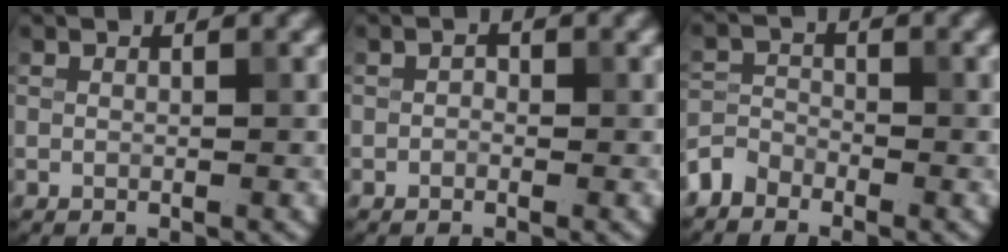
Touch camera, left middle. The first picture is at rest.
{"total": 0.8, "force": [-0.7, 0.2, 0.0], "torque": [-0.006, 0.001, -0.005]}
{"total": 2.6, "force": [-2.5, 0.7, -0.3], "torque": [-0.002, 0.009, -0.044]}